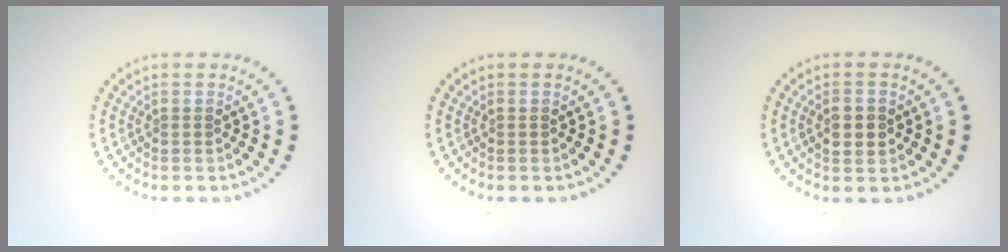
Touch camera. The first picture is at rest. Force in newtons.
{"total": 0.0}
{"total": 2.7, "press": 2.7, "slide": 0.1}